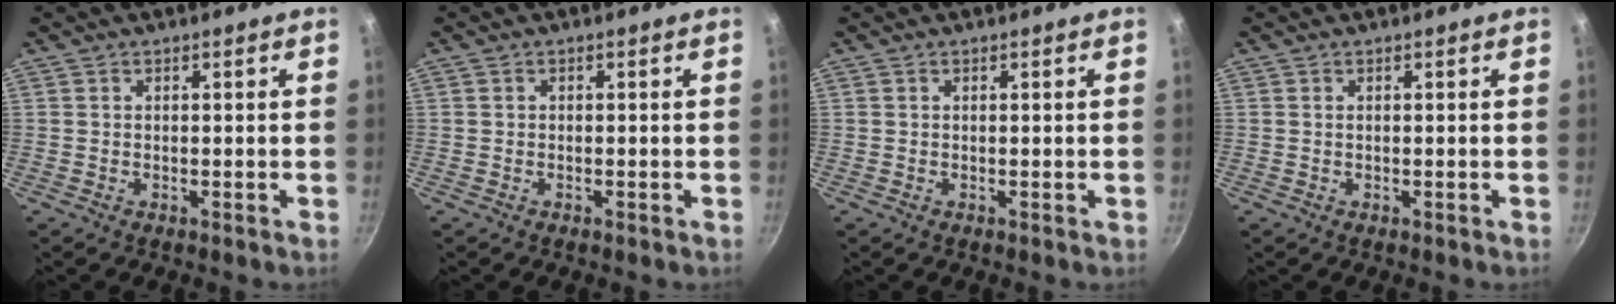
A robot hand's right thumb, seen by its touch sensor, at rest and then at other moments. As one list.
[{"total": 0.5, "force": [-0.3, 0.4, 0.2], "torque": [0.000, 0.002, -0.006]}, {"total": 0.0}, {"total": 0.0}]